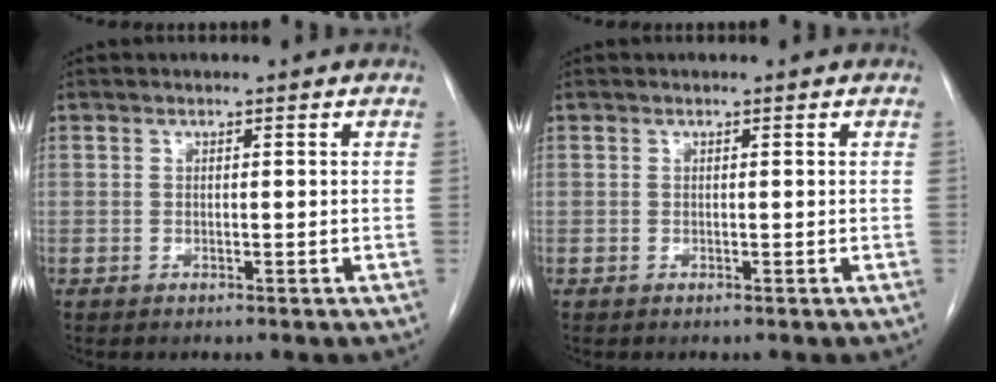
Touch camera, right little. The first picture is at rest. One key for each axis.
{"total": 0.0}